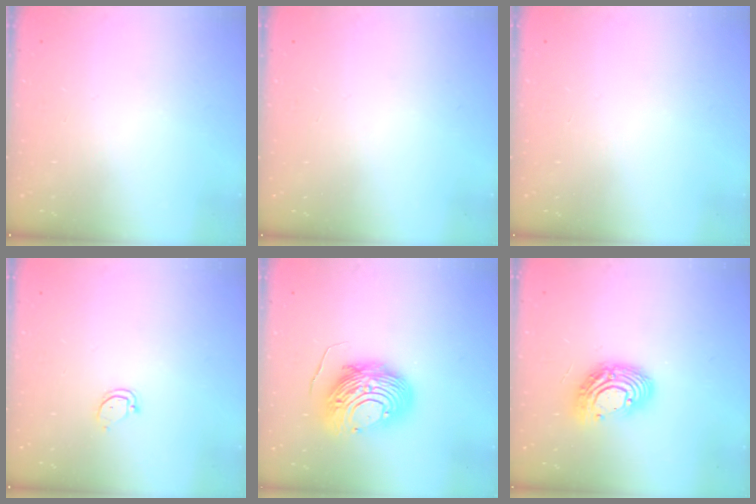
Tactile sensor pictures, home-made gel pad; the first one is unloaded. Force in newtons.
{"total": 0.0}
{"total": 0.0}
{"total": 3.4, "press": 3.4, "slide": 0.2}
{"total": 12.8, "press": 12.7, "slide": 1.1}
{"total": 12.3, "press": 12.3, "slide": 1.0}